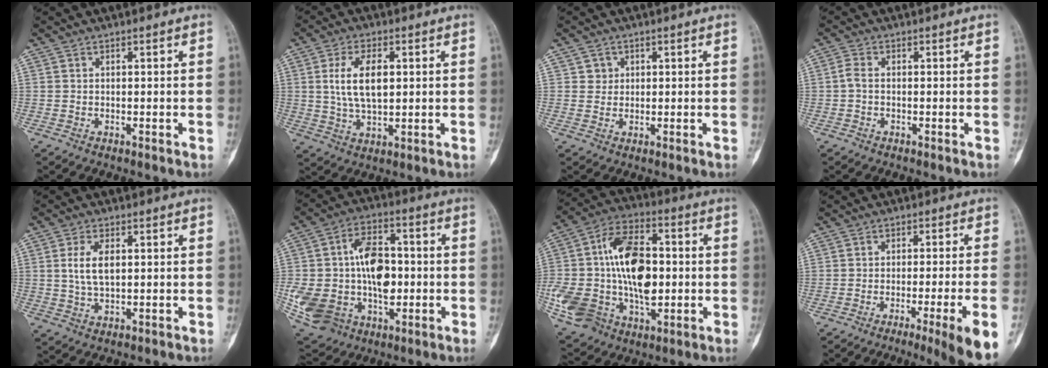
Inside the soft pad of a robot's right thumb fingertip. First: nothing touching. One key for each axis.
{"total": 9.0, "fx": 1.6, "fy": 4.5, "fz": 7.6, "tx": -0.139, "ty": -0.003, "tz": 0.034}
{"total": 2.0, "fx": 0.7, "fy": 1.8, "fz": 0.1, "tx": 0.012, "ty": 0.000, "tz": 0.006}
{"total": 1.8, "fx": -0.2, "fy": 1.0, "fz": 1.6, "tx": -0.036, "ty": 0.001, "tz": -0.008}
{"total": 5.5, "fx": 1.0, "fy": 2.7, "fz": 4.7, "tx": -0.089, "ty": -0.001, "tz": 0.021}
{"total": 24.2, "fx": -1.3, "fy": 16.3, "fz": 17.9, "tx": -0.337, "ty": 0.019, "tz": -0.001}
{"total": 25.7, "fx": -0.2, "fy": 16.0, "fz": 20.2, "tx": -0.388, "ty": 0.019, "tz": 0.008}
{"total": 11.0, "fx": -5.7, "fy": -0.3, "fz": 9.4, "tx": -0.128, "ty": 0.000, "tz": -0.081}